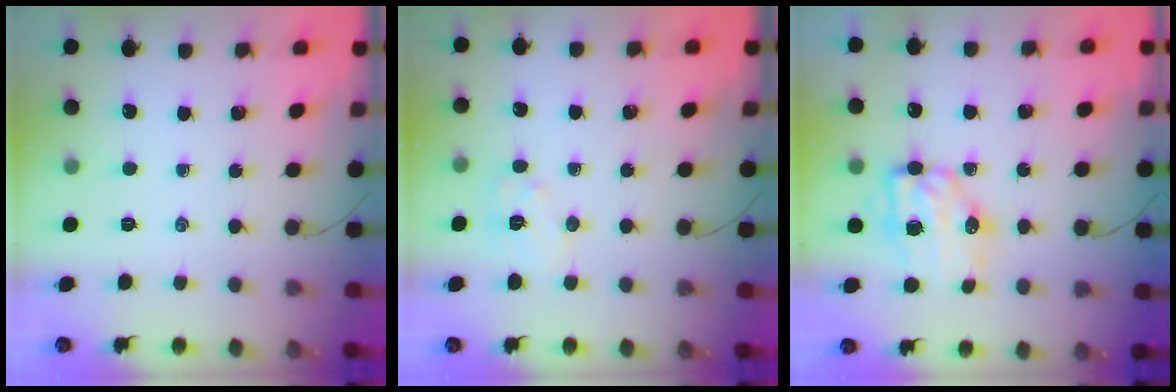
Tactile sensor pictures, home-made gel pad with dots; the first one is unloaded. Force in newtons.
{"total": 6.2, "press": 6.2, "slide": 0.9}
{"total": 9.1, "press": 9.0, "slide": 1.4}